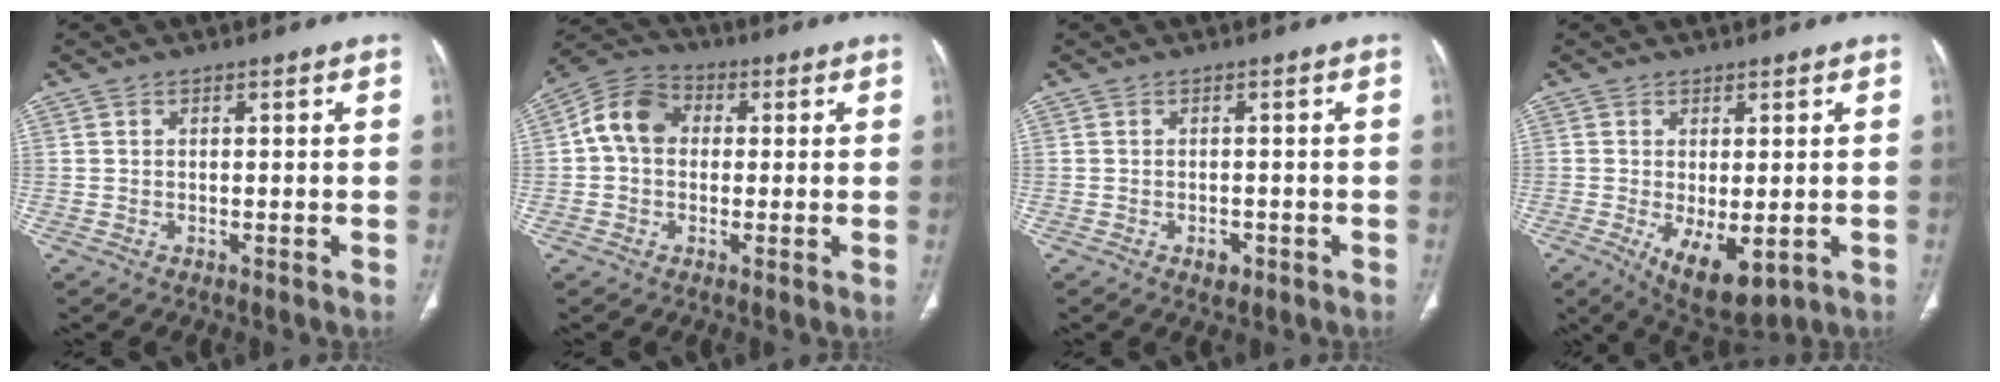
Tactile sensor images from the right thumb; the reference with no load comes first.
{"total": 8.9, "force": [0.9, 7.0, 5.4], "torque": [-0.088, 0.025, 0.004]}
{"total": 1.9, "force": [-1.0, 1.2, 1.0], "torque": [-0.009, 0.002, -0.008]}
{"total": 9.2, "force": [-2.8, 4.2, 7.7], "torque": [-0.115, -0.018, -0.026]}